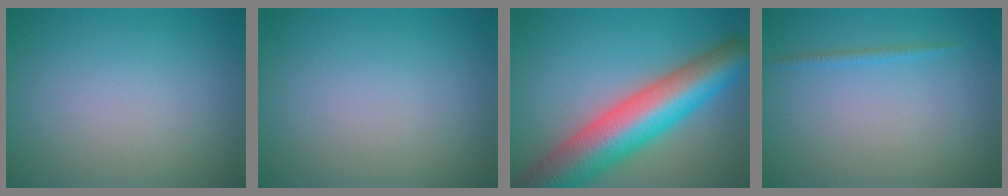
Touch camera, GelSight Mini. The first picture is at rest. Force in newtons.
{"total": 0.0}
{"total": 11.6, "press": 11.6, "slide": 0.5}
{"total": 0.8, "press": 0.8, "slide": 0.1}